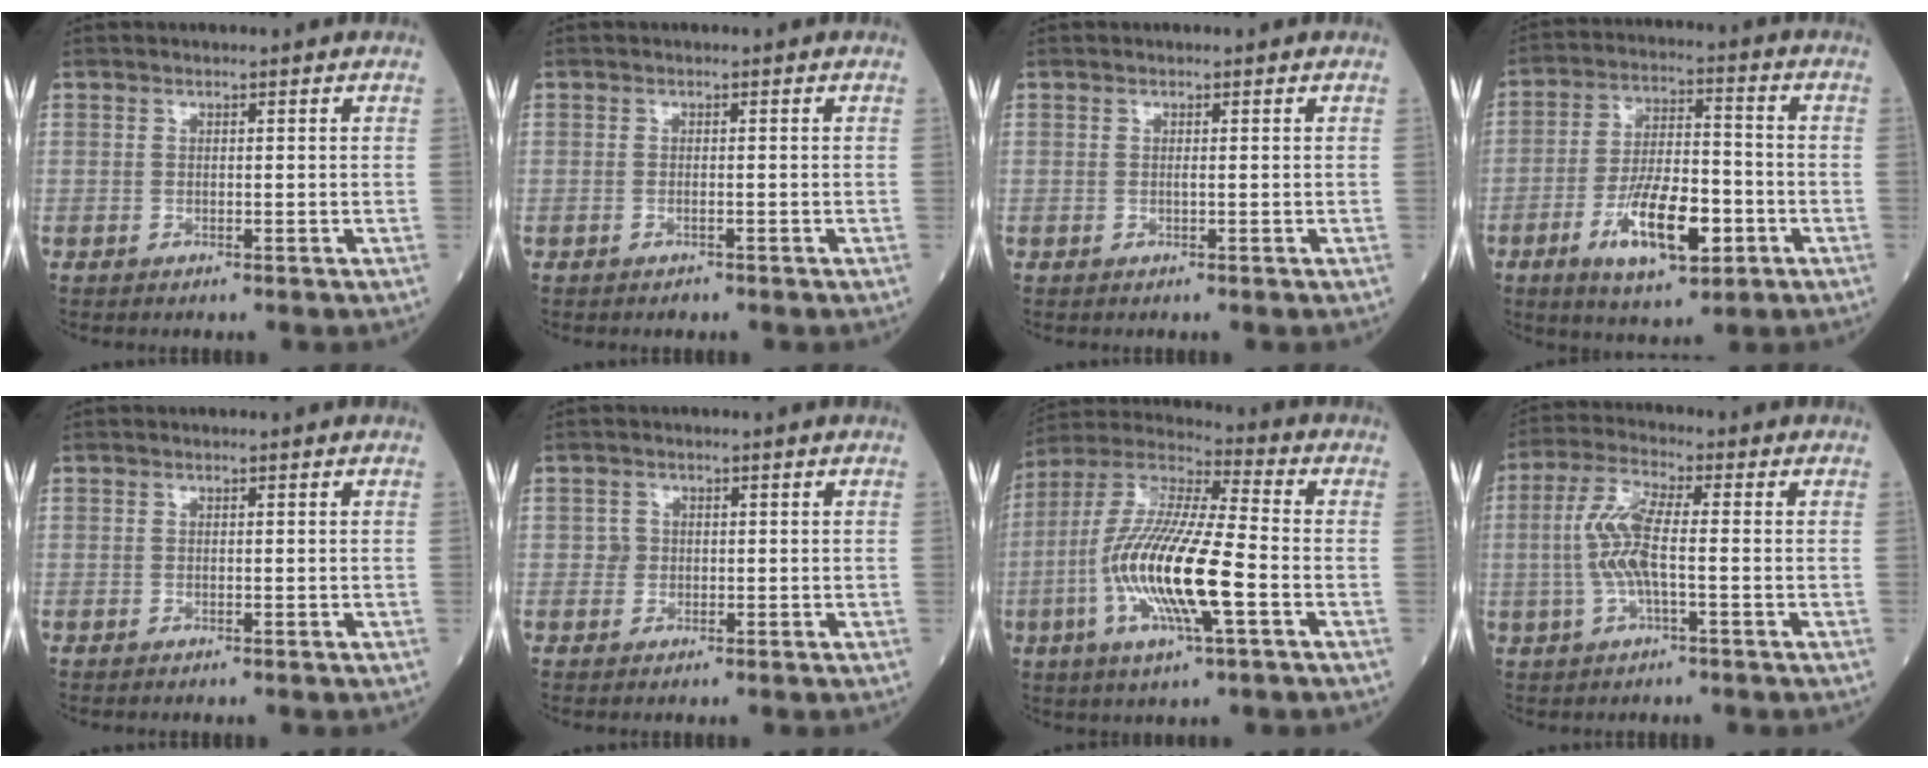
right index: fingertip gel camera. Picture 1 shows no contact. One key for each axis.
{"total": 0.8, "fx": -0.4, "fy": 0.4, "fz": 0.6, "tx": -0.013, "ty": -0.002, "tz": -0.003}
{"total": 0.0}
{"total": 12.3, "fx": -4.8, "fy": 4.1, "fz": 10.6, "tx": -0.196, "ty": -0.002, "tz": -0.079}
{"total": 0.0}
{"total": 1.6, "fx": 0.1, "fy": 1.5, "fz": 0.3, "tx": -0.004, "ty": 0.001, "tz": 0.002}
{"total": 17.4, "fx": -4.2, "fy": 2.2, "fz": 16.7, "tx": -0.345, "ty": -0.011, "tz": -0.080}
{"total": 7.6, "fx": -0.6, "fy": 1.4, "fz": 7.5, "tx": -0.167, "ty": 0.007, "tz": -0.015}